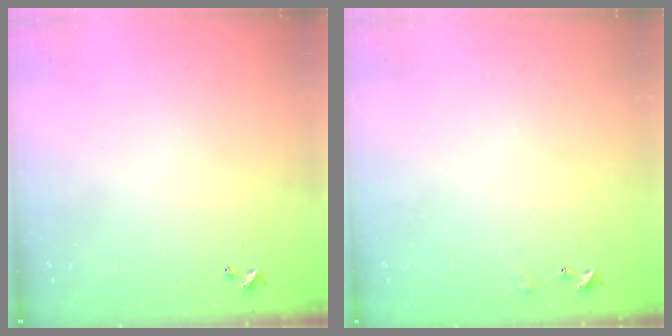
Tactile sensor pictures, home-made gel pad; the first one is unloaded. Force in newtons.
{"total": 5.9, "press": 5.9, "slide": 0.9}